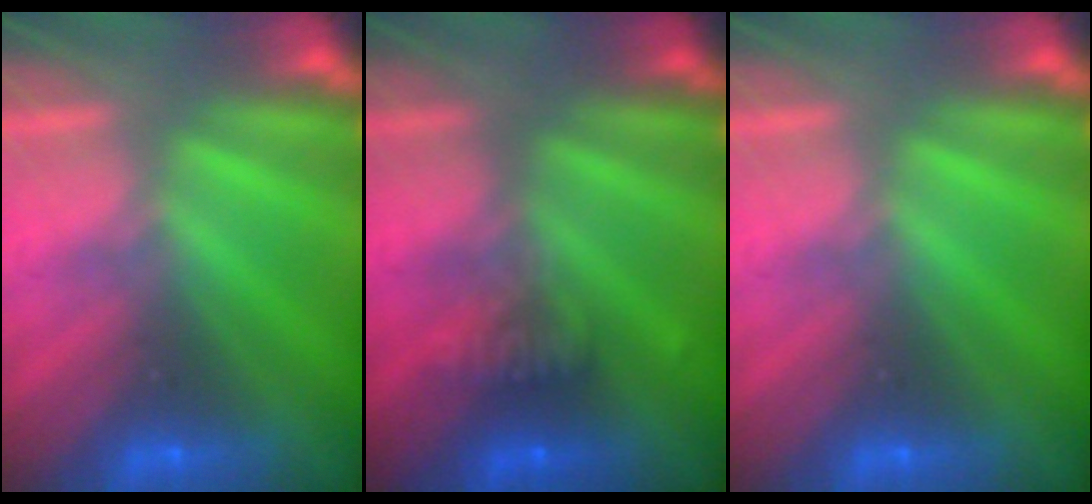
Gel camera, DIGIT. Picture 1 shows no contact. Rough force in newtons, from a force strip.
{"total": 3.0}
{"total": 0.0}